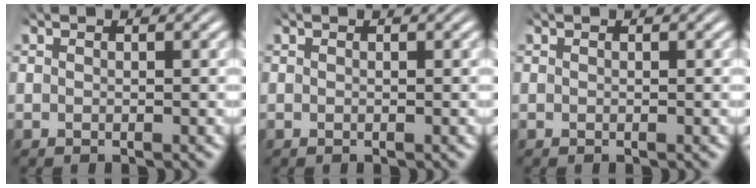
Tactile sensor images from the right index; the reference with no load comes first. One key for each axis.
{"total": 0.0}
{"total": 0.0}